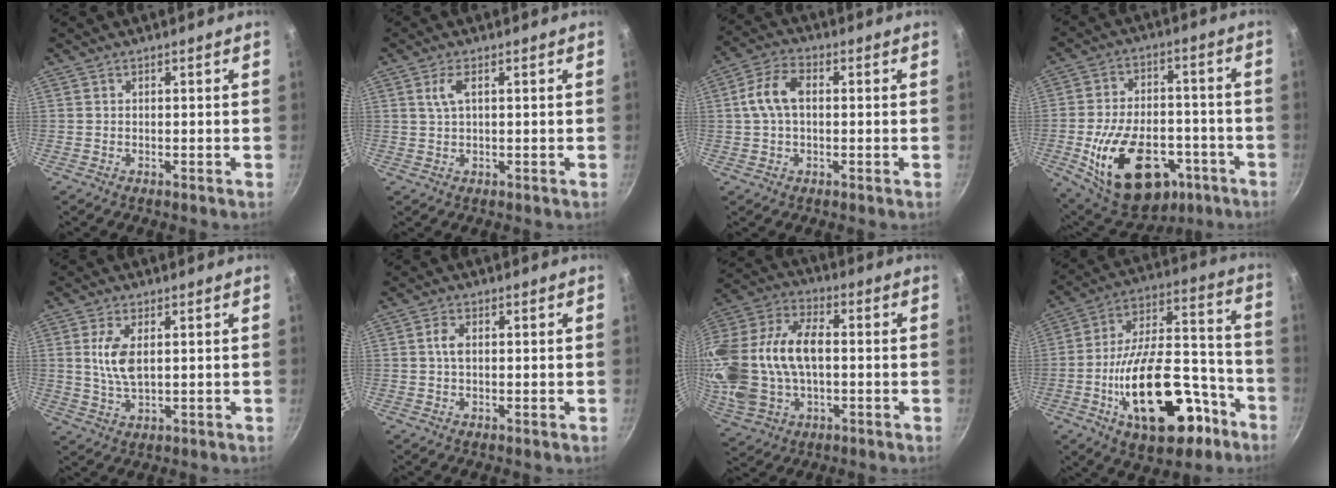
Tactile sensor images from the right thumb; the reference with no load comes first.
{"total": 2.8, "force": [0.9, 1.0, 2.5], "torque": [-0.061, 0.006, 0.023]}
{"total": 7.5, "force": [0.7, 4.5, 6.0], "torque": [-0.122, 0.023, 0.009]}
{"total": 22.0, "force": [-8.4, 13.0, 15.6], "torque": [-0.260, 0.025, -0.111]}
{"total": 6.5, "force": [1.3, 3.1, 5.6], "torque": [-0.116, -0.006, 0.029]}
{"total": 2.5, "force": [0.4, 1.2, 2.1], "torque": [-0.045, 0.000, 0.003]}
{"total": 26.9, "force": [0.1, 16.8, 21.0], "torque": [-0.494, 0.024, 0.013]}
{"total": 24.5, "force": [-10.4, 11.3, 19.0], "torque": [-0.325, 0.070, -0.157]}